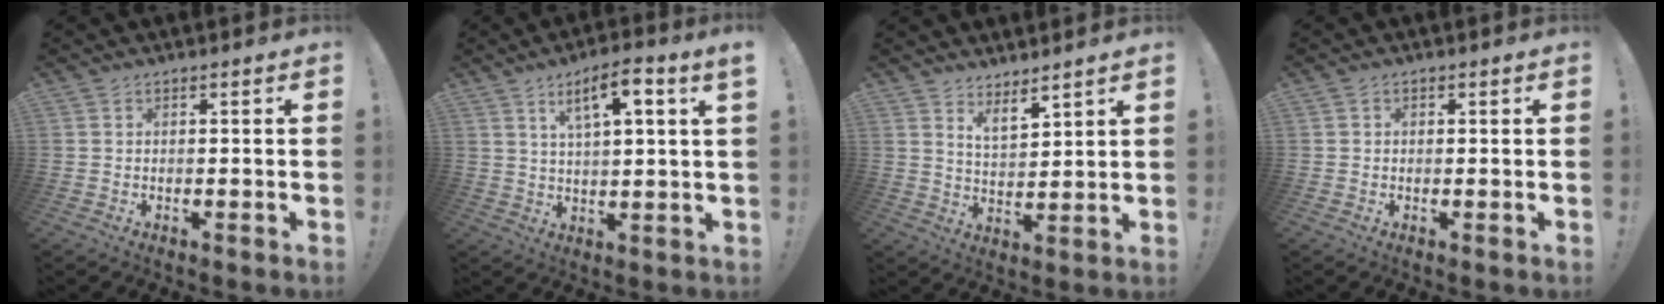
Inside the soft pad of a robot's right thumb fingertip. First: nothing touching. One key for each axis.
{"total": 8.5, "fx": 4.2, "fy": 1.2, "fz": 7.2, "tx": -0.111, "ty": -0.013, "tz": 0.065}
{"total": 5.7, "fx": 5.3, "fy": 1.3, "fz": 1.8, "tx": -0.037, "ty": -0.037, "tz": 0.097}
{"total": 0.9, "fx": 0.0, "fy": 0.8, "fz": 0.3, "tx": 0.003, "ty": 0.000, "tz": -0.002}